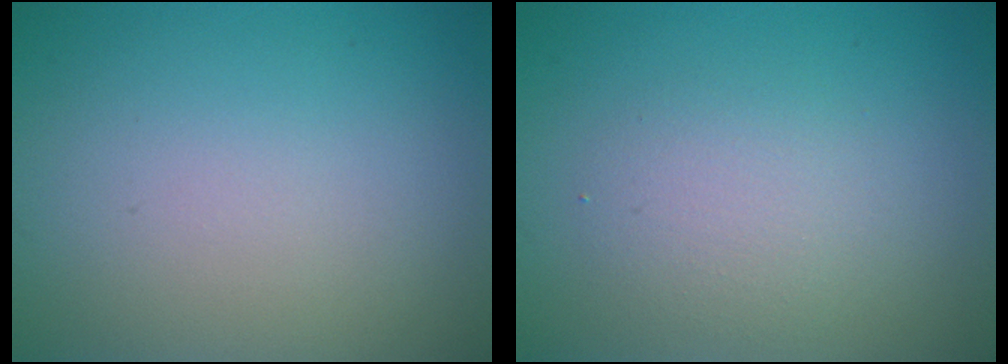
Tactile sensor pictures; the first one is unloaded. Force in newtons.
{"total": 2.4, "press": 2.4, "slide": 0.2}